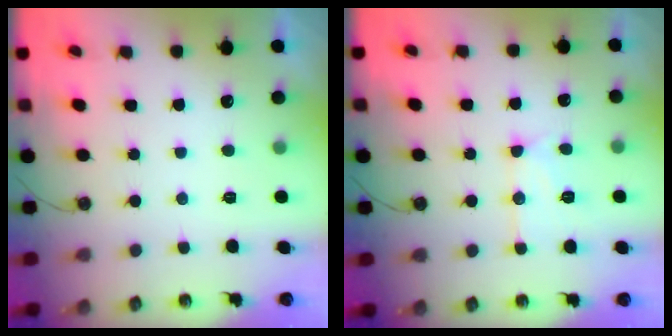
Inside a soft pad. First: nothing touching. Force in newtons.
{"total": 12.3, "press": 12.3, "slide": 0.9}